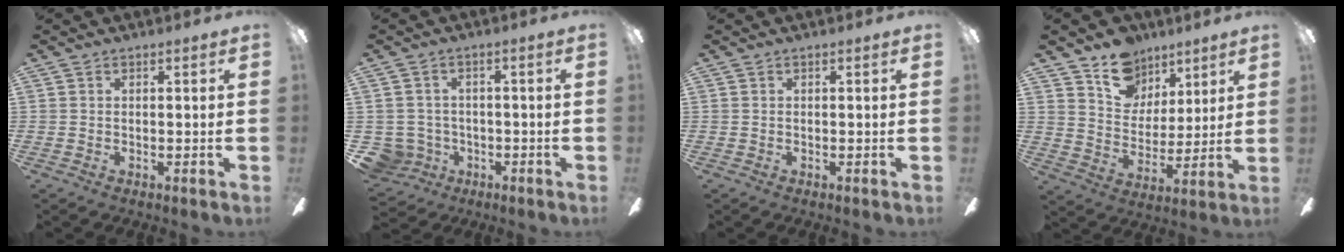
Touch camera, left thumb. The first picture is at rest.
{"total": 5.6, "force": [-1.1, 5.4, 0.7], "torque": [-0.054, 0.003, -0.019]}
{"total": 0.0}
{"total": 12.8, "force": [9.0, 8.5, 3.2], "torque": [-0.052, -0.056, 0.172]}